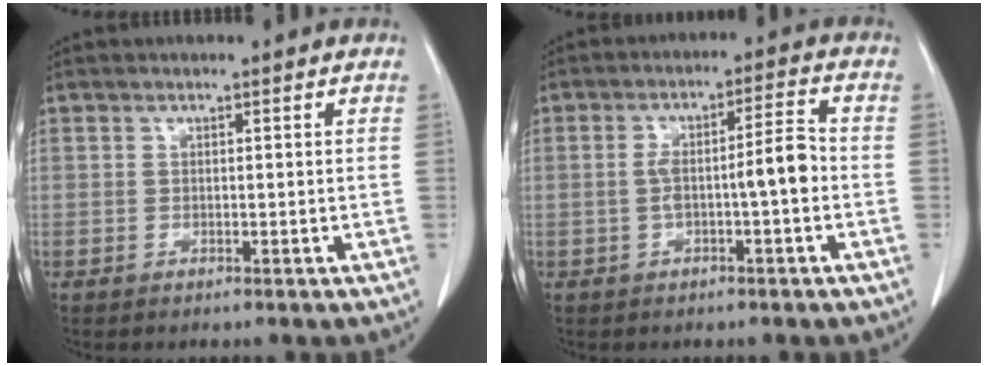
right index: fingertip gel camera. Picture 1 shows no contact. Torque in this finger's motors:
{"motor_torque": [0.57, -0.32, 0.20, 0.07]}